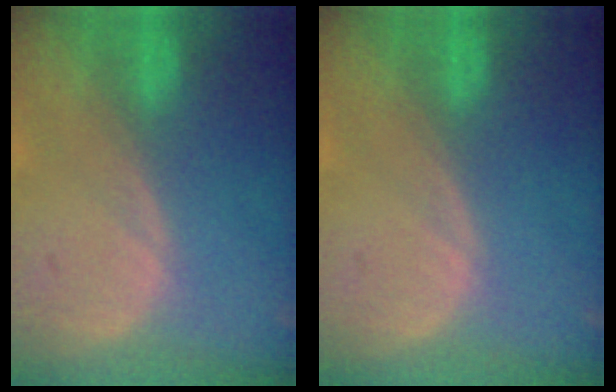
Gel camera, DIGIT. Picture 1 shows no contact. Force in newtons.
{"total": 0.0}